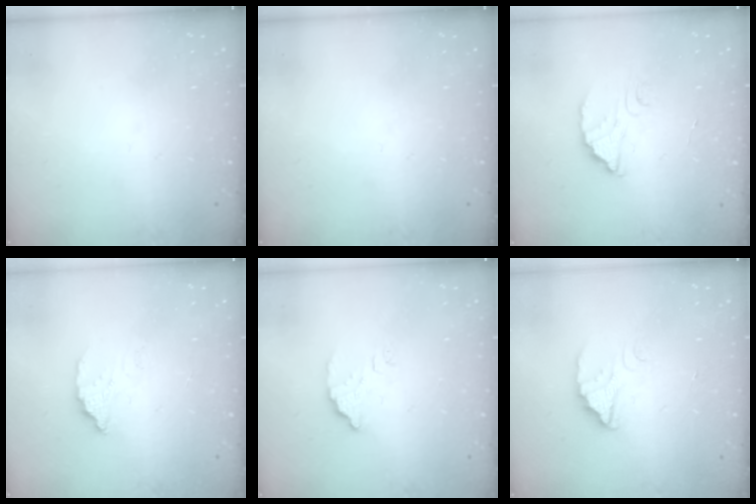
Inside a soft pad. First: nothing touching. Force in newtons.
{"total": 0.0}
{"total": 2.4, "press": 2.4, "slide": 0.1}
{"total": 3.6, "press": 3.6, "slide": 0.3}
{"total": 3.3, "press": 3.3, "slide": 0.4}
{"total": 2.7, "press": 2.7, "slide": 0.1}